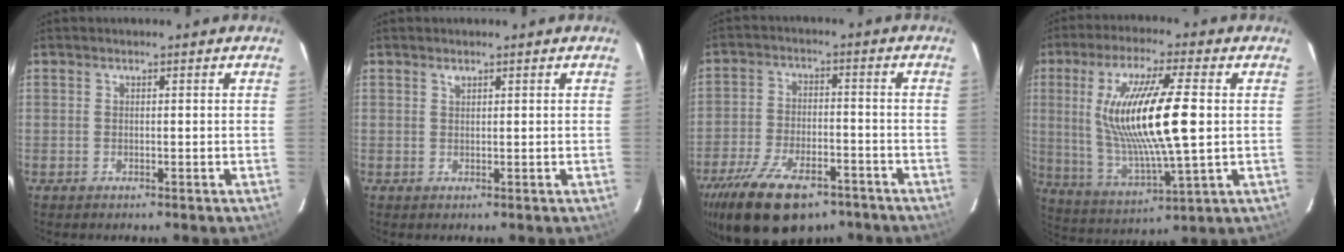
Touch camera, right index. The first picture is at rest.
{"total": 0.7, "force": [0.5, 0.3, 0.3], "torque": [-0.004, 0.002, 0.010]}
{"total": 19.0, "force": [-12.9, 8.6, 11.0], "torque": [-0.233, -0.026, -0.206]}
{"total": 18.4, "force": [2.2, 3.0, 18.0], "torque": [-0.344, -0.010, 0.054]}